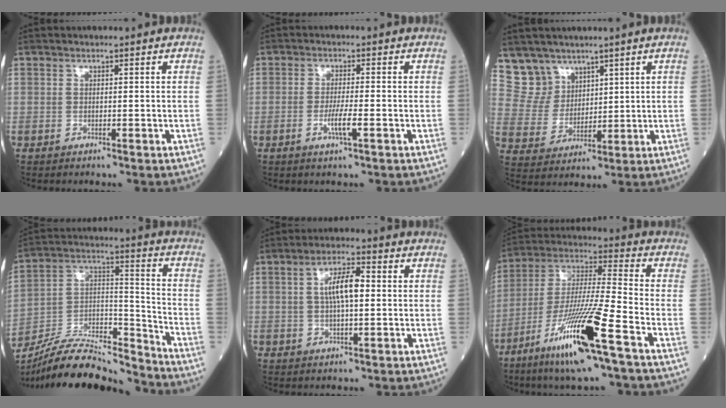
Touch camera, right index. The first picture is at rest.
{"total": 3.5, "force": [-1.3, 0.1, 3.2], "torque": [-0.064, -0.004, -0.023]}
{"total": 6.5, "force": [4.9, 4.3, -0.3], "torque": [-0.001, 0.008, 0.108]}
{"total": 18.2, "force": [-17.4, 2.1, 4.9], "torque": [-0.092, 0.029, -0.302]}
{"total": 6.3, "force": [0.8, 1.6, 6.1], "torque": [-0.115, 0.012, 0.013]}
{"total": 17.2, "force": [-8.9, 0.2, 14.8], "torque": [-0.310, -0.035, -0.167]}